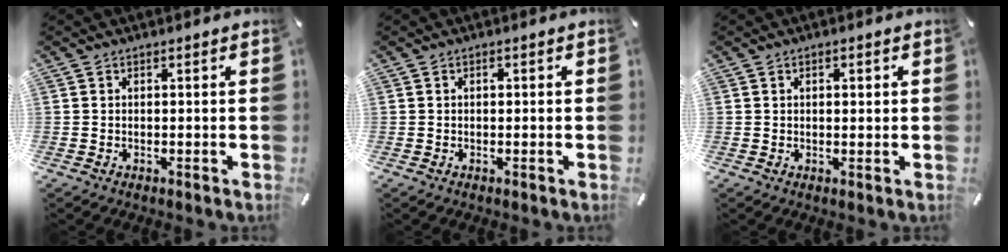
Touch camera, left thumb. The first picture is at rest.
{"total": 0.8, "force": [0.1, 0.5, 0.6], "torque": [-0.011, 0.001, 0.000]}
{"total": 1.5, "force": [0.4, 1.0, 1.1], "torque": [-0.023, 0.007, 0.004]}